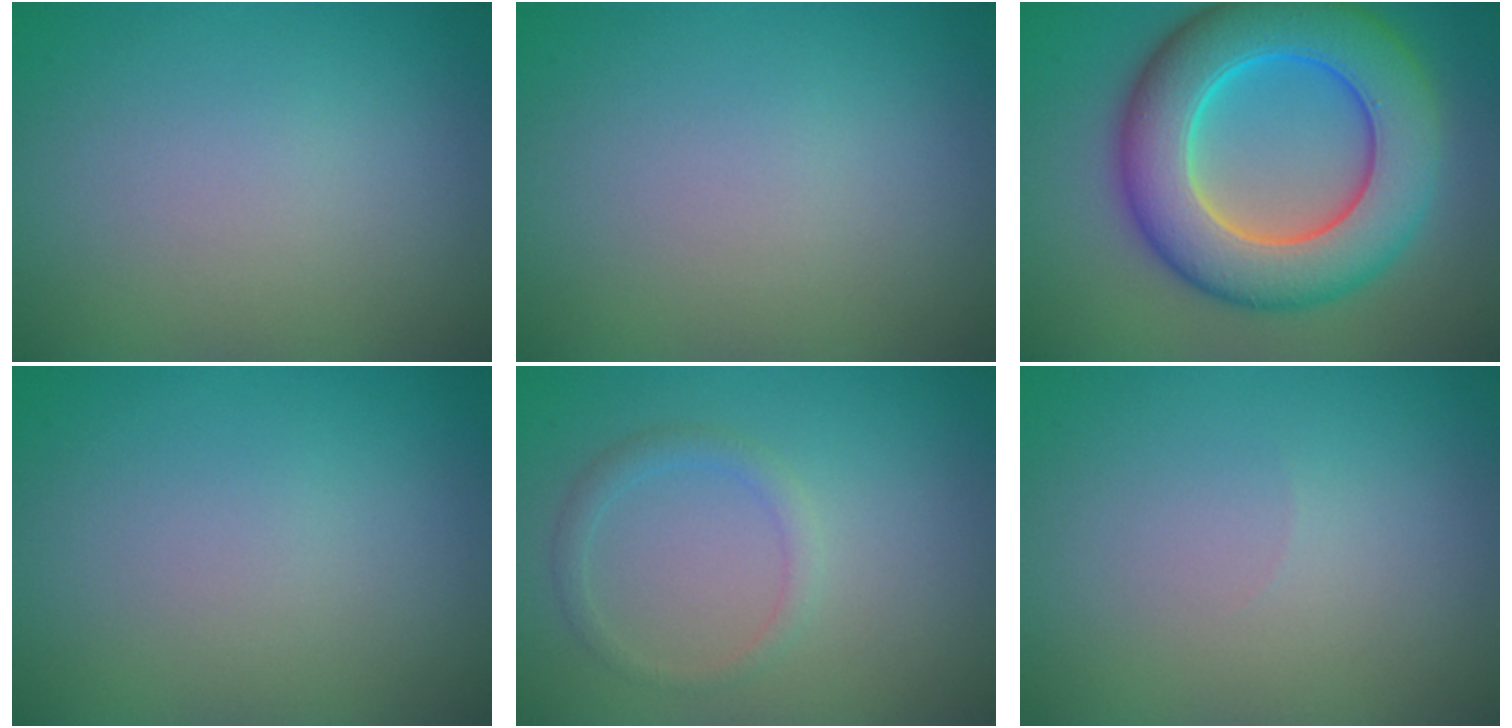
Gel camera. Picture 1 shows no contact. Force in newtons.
{"total": 0.0}
{"total": 11.3, "press": 11.3, "slide": 0.2}
{"total": 0.0}
{"total": 1.5, "press": 1.5, "slide": 0.1}
{"total": 0.0}